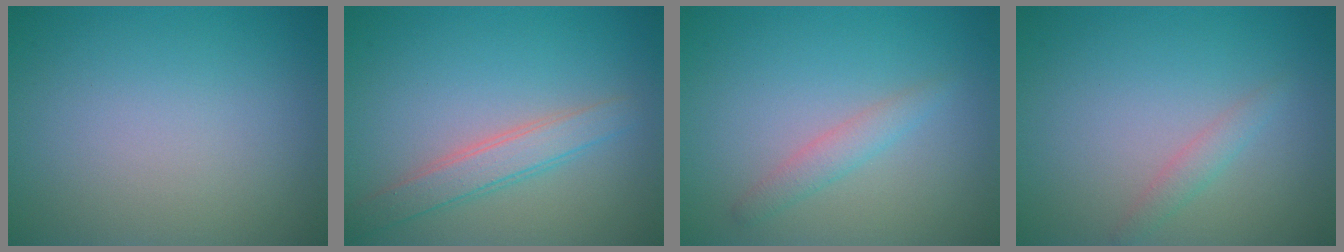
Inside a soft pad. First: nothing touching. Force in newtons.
{"total": 2.8, "press": 2.8, "slide": 0.2}
{"total": 1.6, "press": 1.6, "slide": 0.0}
{"total": 1.3, "press": 1.3, "slide": 0.0}